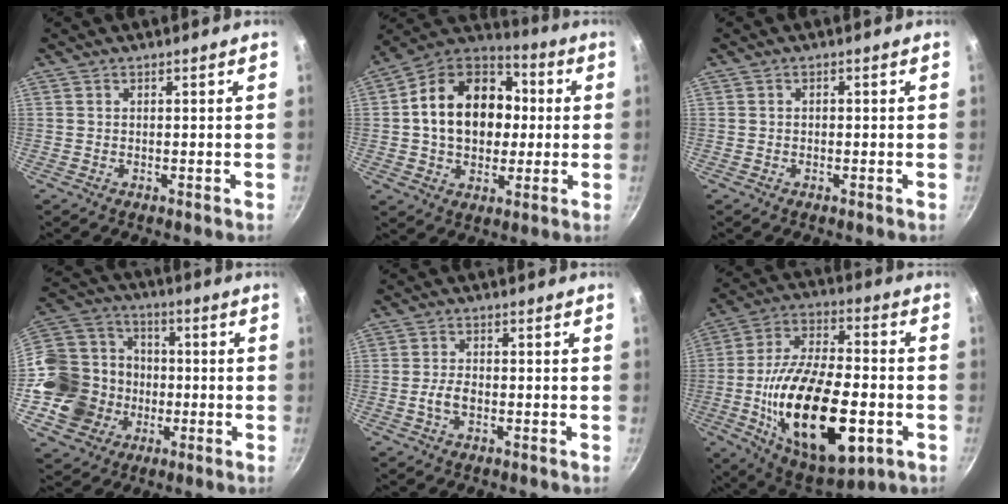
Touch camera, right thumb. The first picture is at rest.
{"total": 19.8, "force": [1.5, 14.9, 13.0], "torque": [-0.192, 0.033, 0.014]}
{"total": 0.7, "force": [-0.2, 0.6, 0.4], "torque": [-0.005, 0.004, -0.003]}
{"total": 19.1, "force": [-3.5, 17.1, 7.7], "torque": [-0.132, 0.041, -0.052]}
{"total": 3.3, "force": [-1.0, 1.8, 2.5], "torque": [-0.050, 0.014, -0.021]}
{"total": 28.1, "force": [-6.7, 13.5, 23.8], "torque": [-0.399, 0.019, -0.103]}